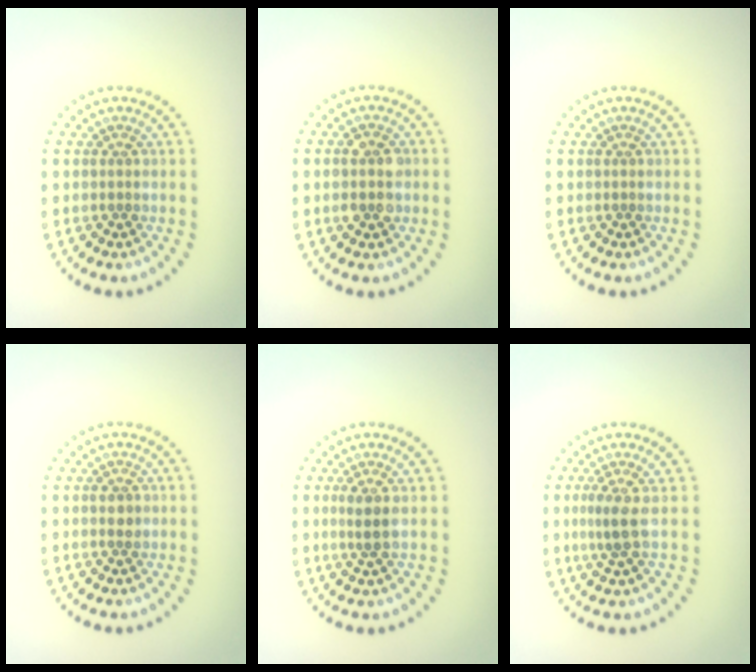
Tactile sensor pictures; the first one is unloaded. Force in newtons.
{"total": 2.8, "press": 2.8, "slide": 0.3}
{"total": 0.0}
{"total": 1.1, "press": 1.1, "slide": 0.0}
{"total": 1.9, "press": 1.5, "slide": 1.2}
{"total": 2.2, "press": 1.6, "slide": 1.6}